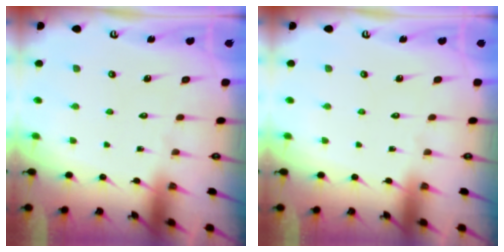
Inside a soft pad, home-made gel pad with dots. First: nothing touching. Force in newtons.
{"total": 0.0}